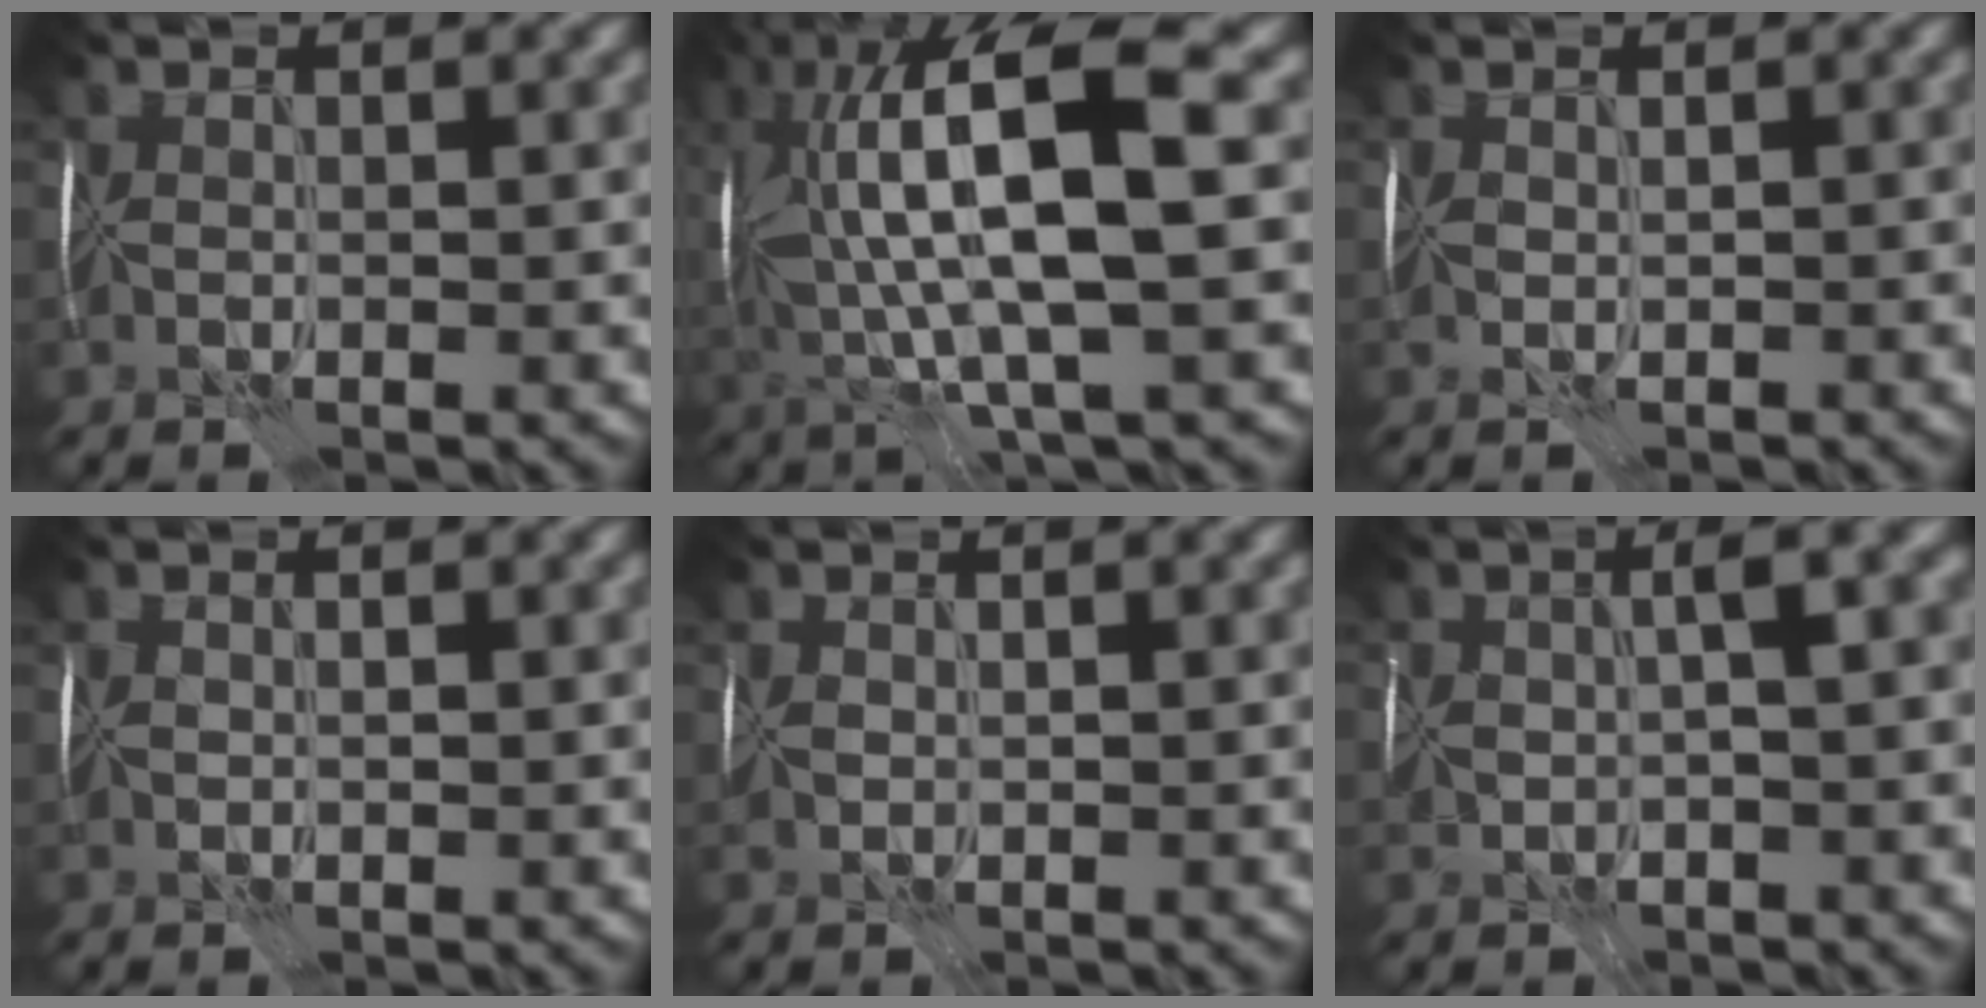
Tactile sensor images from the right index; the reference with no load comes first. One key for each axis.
{"total": 14.1, "fx": 2.3, "fy": 4.0, "fz": 13.3, "tx": -0.253, "ty": 0.020, "tz": 0.048}
{"total": 0.8, "fx": -0.4, "fy": 0.4, "fz": 0.6, "tx": -0.015, "ty": -0.002, "tz": -0.007}
{"total": 0.6, "fx": -0.1, "fy": 0.4, "fz": 0.4, "tx": -0.009, "ty": 0.004, "tz": -0.002}
{"total": 1.8, "fx": 0.0, "fy": 1.0, "fz": 1.6, "tx": -0.030, "ty": 0.003, "tz": -0.001}
{"total": 4.5, "fx": -1.0, "fy": 1.9, "fz": 4.0, "tx": -0.073, "ty": 0.007, "tz": -0.026}